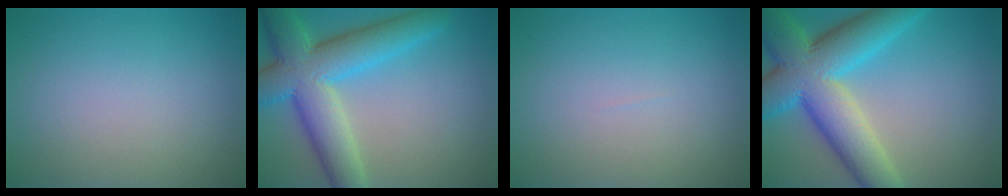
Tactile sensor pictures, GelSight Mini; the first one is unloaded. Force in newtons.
{"total": 9.4, "press": 9.4, "slide": 0.3}
{"total": 0.0}
{"total": 11.6, "press": 11.6, "slide": 0.3}